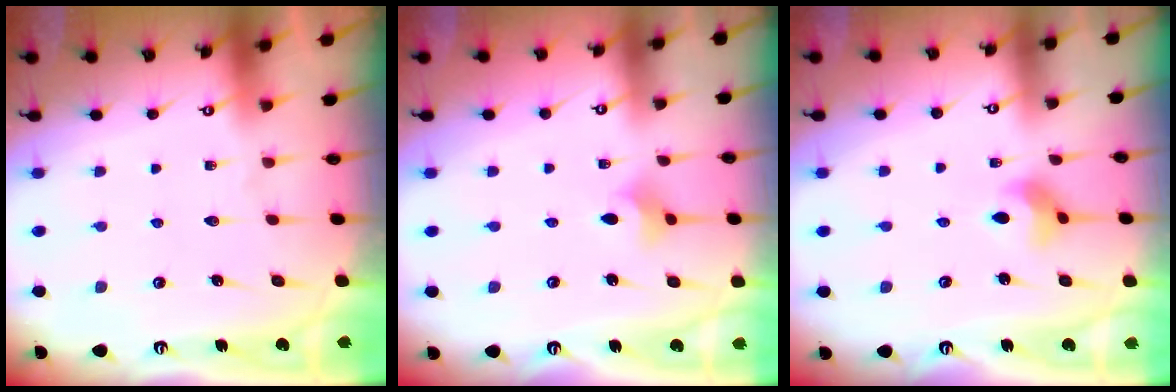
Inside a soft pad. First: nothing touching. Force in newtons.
{"total": 4.6, "press": 4.5, "slide": 0.8}
{"total": 5.0, "press": 4.9, "slide": 0.7}